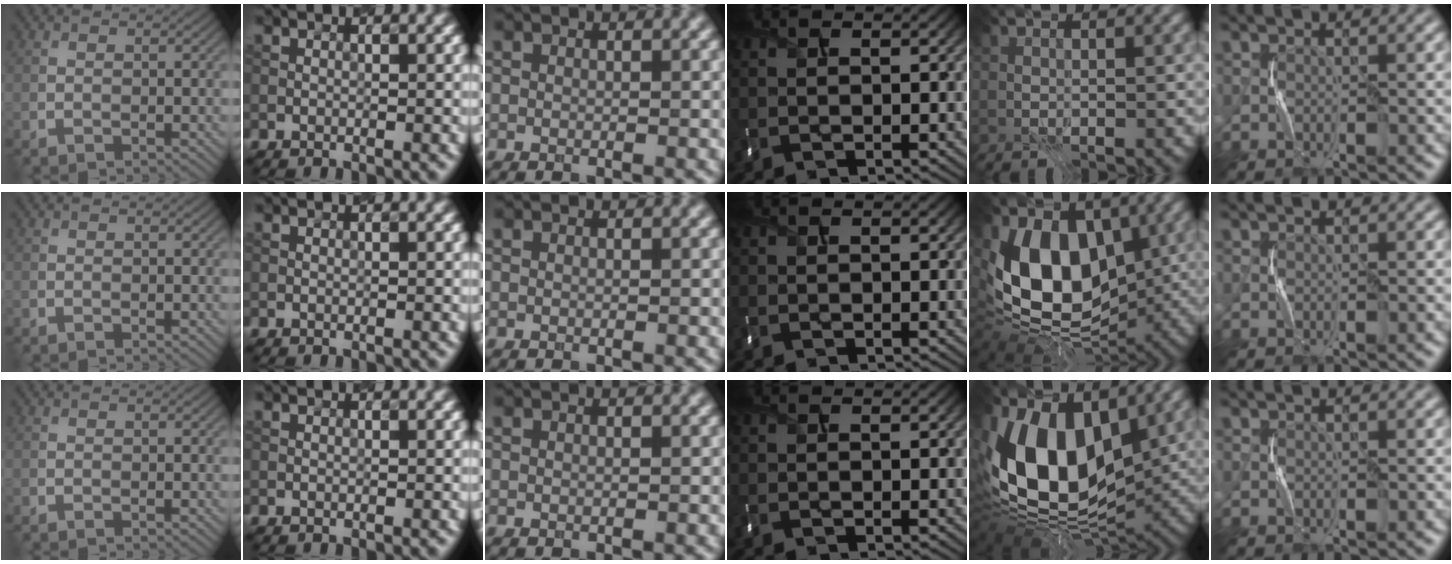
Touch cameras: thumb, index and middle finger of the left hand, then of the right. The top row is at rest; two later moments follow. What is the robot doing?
{"motion": "press", "object": "mouse"}